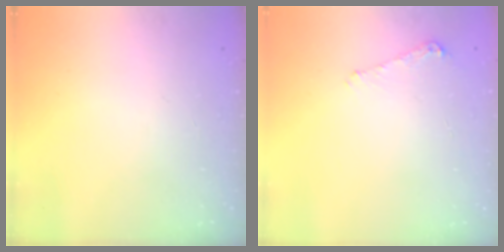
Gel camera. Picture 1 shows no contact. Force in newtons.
{"total": 5.3, "press": 5.2, "slide": 0.6}